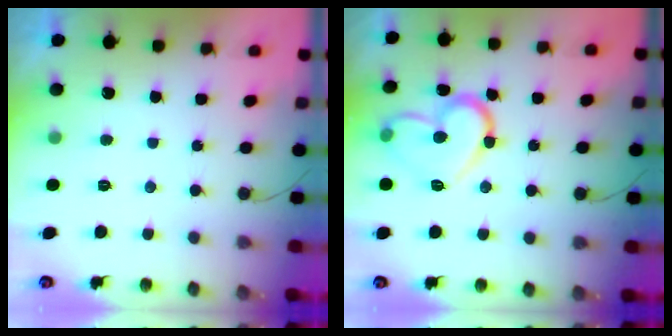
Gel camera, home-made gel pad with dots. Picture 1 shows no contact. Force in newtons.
{"total": 14.6, "press": 14.6, "slide": 0.6}